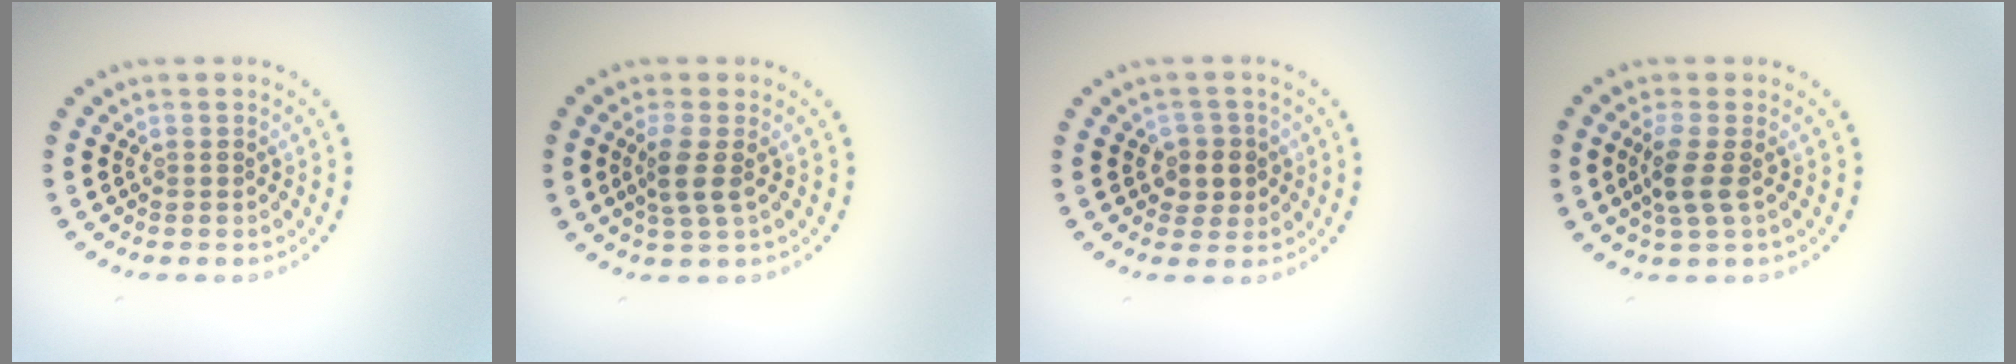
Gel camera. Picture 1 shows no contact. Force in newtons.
{"total": 2.4, "press": 1.9, "slide": 1.5}
{"total": 2.1, "press": 2.0, "slide": 0.8}
{"total": 2.4, "press": 2.0, "slide": 1.4}